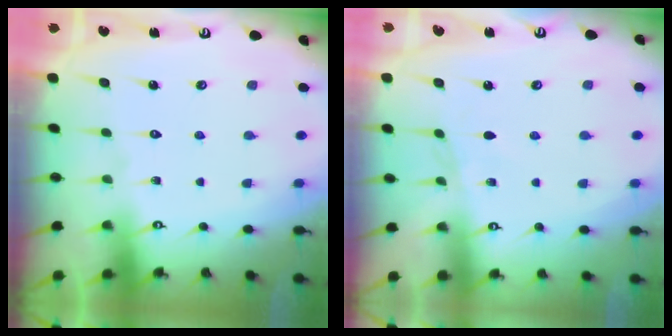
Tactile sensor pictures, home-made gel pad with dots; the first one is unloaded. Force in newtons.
{"total": 2.5, "press": 2.5, "slide": 0.4}